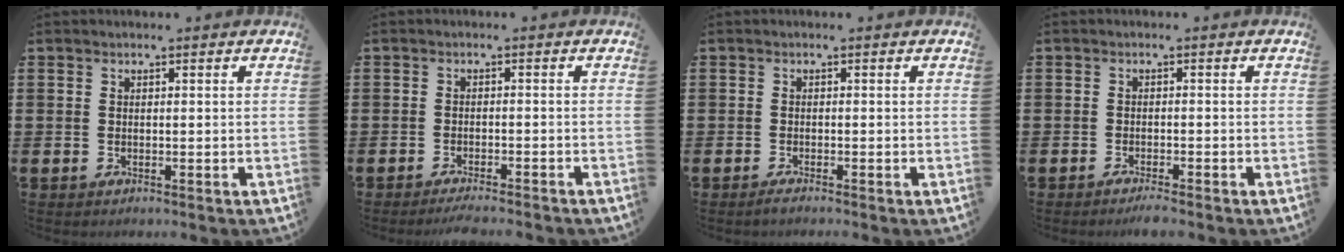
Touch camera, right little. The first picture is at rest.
{"total": 1.6, "force": [-1.5, -0.2, 0.6], "torque": [-0.009, 0.003, -0.027]}
{"total": 0.8, "force": [-0.6, -0.1, 0.6], "torque": [-0.010, -0.002, -0.011]}
{"total": 1.4, "force": [-1.2, 0.0, 0.6], "torque": [-0.011, 0.001, -0.024]}